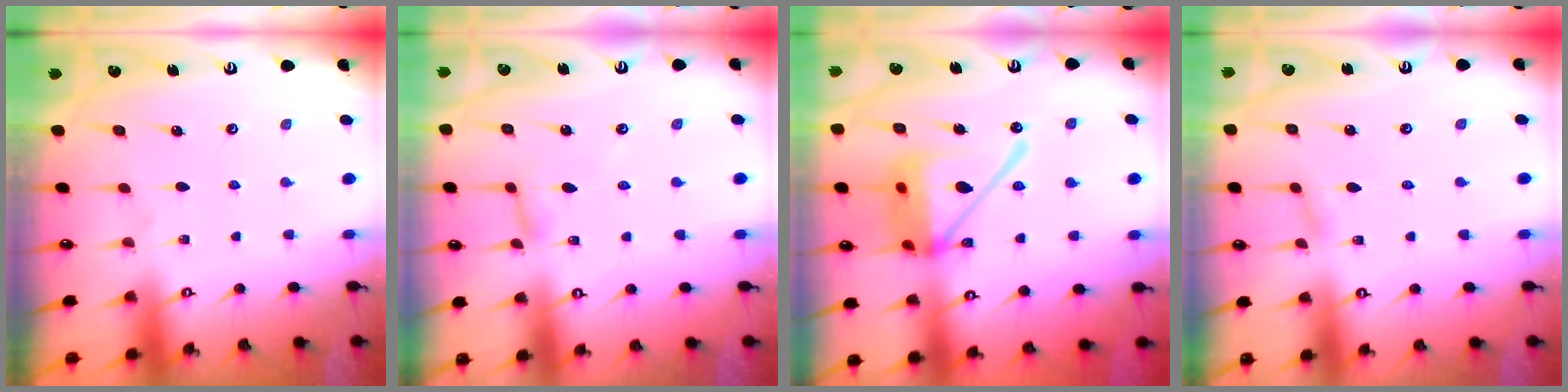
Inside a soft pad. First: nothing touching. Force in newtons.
{"total": 4.8, "press": 4.7, "slide": 0.5}
{"total": 18.8, "press": 18.6, "slide": 2.5}
{"total": 1.6, "press": 1.6, "slide": 0.1}